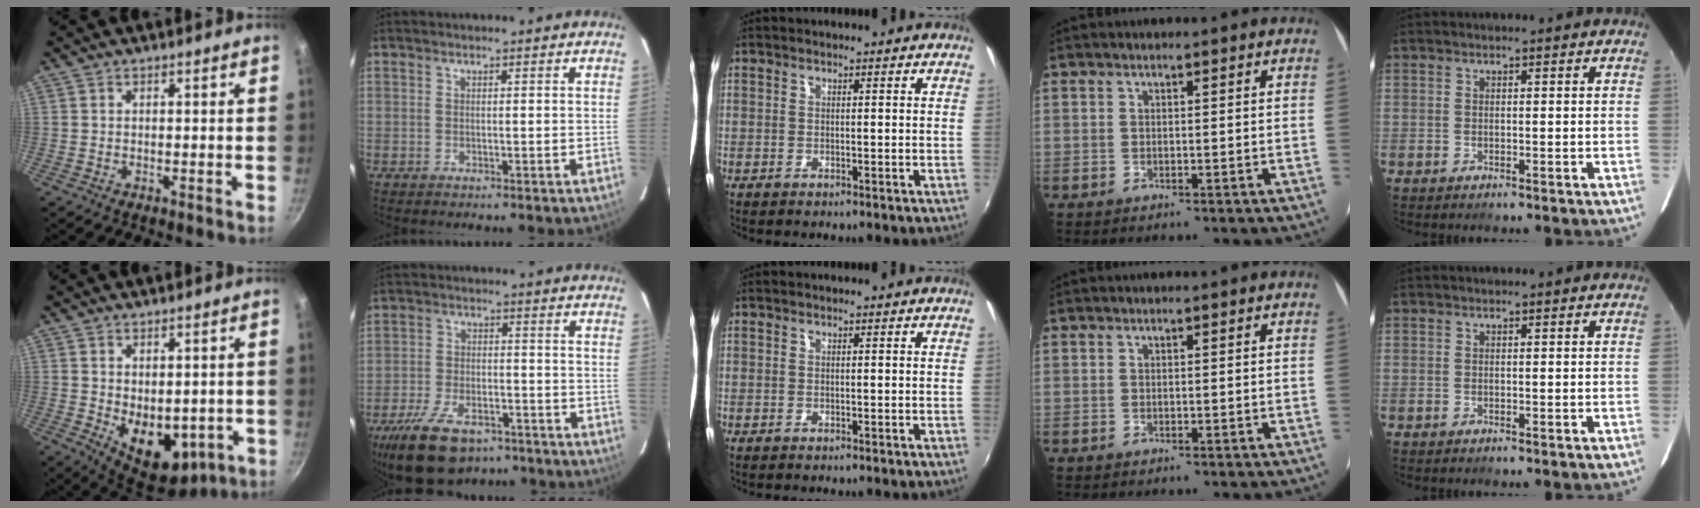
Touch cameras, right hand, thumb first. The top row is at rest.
{"thumb": {"total": 11.4, "force": [-1.5, 7.4, 8.6], "torque": [-0.095, -0.023, -0.001]}, "index": {"total": 15.1, "force": [-10.1, 7.7, 8.2], "torque": [-0.188, -0.010, -0.170]}}